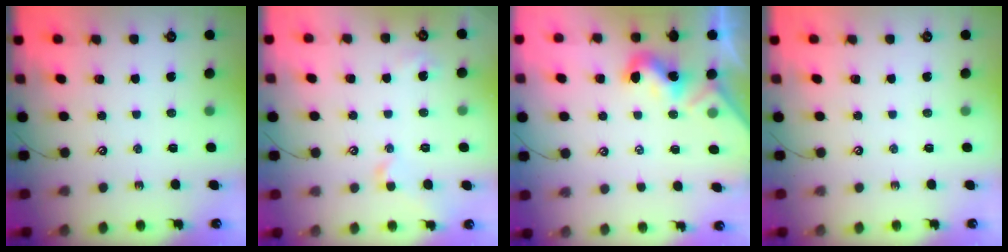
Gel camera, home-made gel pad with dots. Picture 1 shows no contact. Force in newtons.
{"total": 2.2, "press": 2.1, "slide": 0.6}
{"total": 2.0, "press": 2.0, "slide": 0.5}
{"total": 0.0}